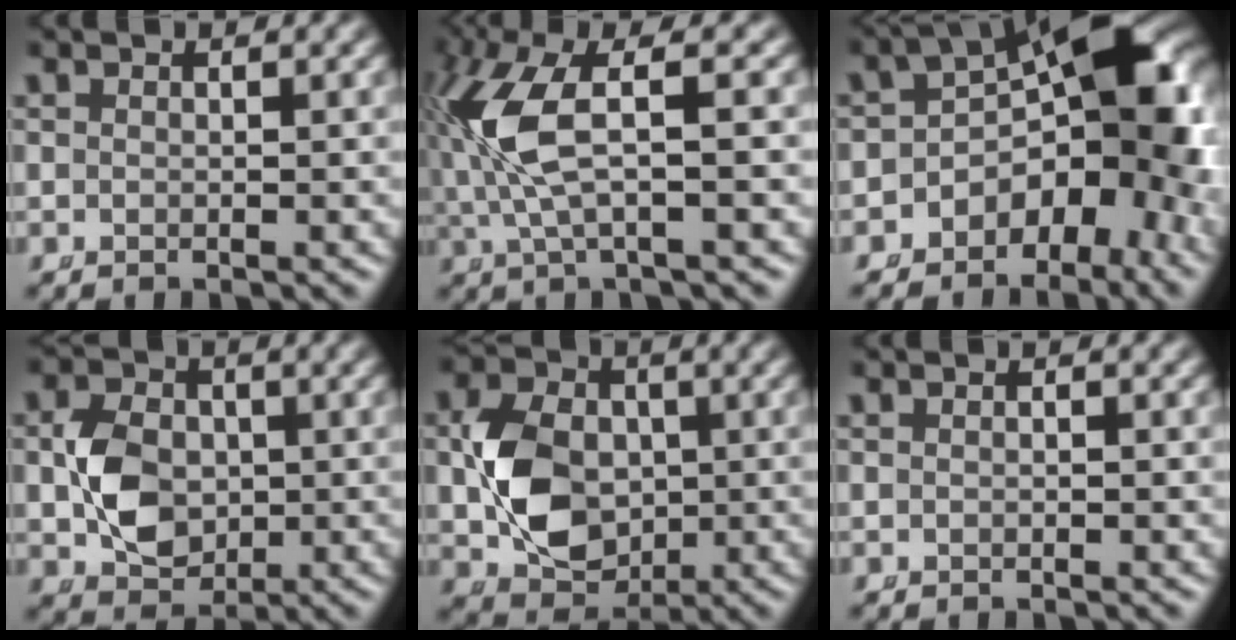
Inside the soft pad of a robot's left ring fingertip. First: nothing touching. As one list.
[{"total": 7.8, "force": [0.7, 3.8, 6.7], "torque": [-0.157, 0.004, 0.016]}, {"total": 13.2, "force": [-1.1, 7.6, 10.8], "torque": [-0.150, -0.012, -0.017]}, {"total": 5.1, "force": [-0.5, 3.8, 3.3], "torque": [-0.053, -0.013, -0.003]}, {"total": 7.3, "force": [-0.5, 5.5, 4.7], "torque": [-0.077, -0.014, -0.006]}, {"total": 0.0}]